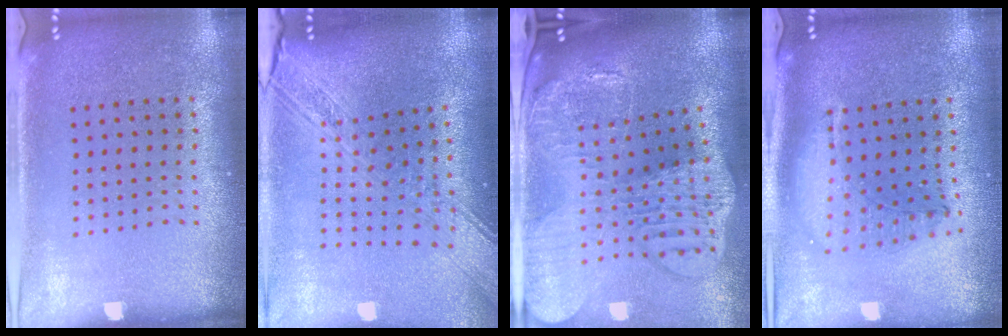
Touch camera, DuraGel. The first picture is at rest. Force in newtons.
{"total": 3.0, "press": 2.3, "slide": 1.9}
{"total": 4.5, "press": 3.3, "slide": 3.0}
{"total": 1.3, "press": 1.2, "slide": 0.4}